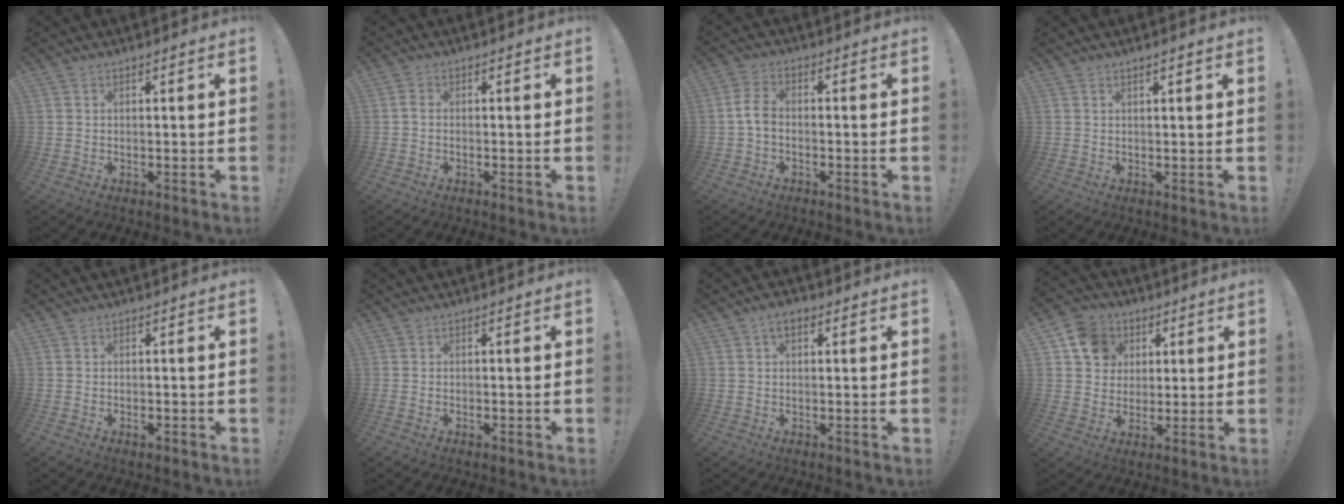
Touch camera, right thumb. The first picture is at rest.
{"total": 1.5, "force": [-0.6, 0.8, 1.1], "torque": [-0.018, 0.006, -0.012]}
{"total": 5.5, "force": [-1.1, 3.5, 4.1], "torque": [-0.082, 0.012, -0.019]}
{"total": 1.4, "force": [0.8, 0.0, 1.1], "torque": [-0.015, -0.003, 0.011]}
{"total": 0.8, "force": [-0.6, 0.3, 0.4], "torque": [-0.005, 0.002, -0.011]}
{"total": 0.7, "force": [-0.5, 0.3, 0.4], "torque": [-0.007, 0.001, -0.010]}
{"total": 3.6, "force": [1.4, 2.1, 2.6], "torque": [-0.036, -0.001, 0.025]}
{"total": 11.8, "force": [4.1, 10.2, 4.0], "torque": [-0.046, -0.013, 0.084]}